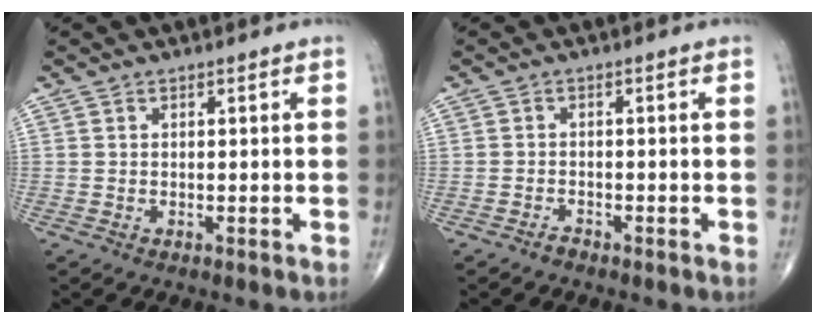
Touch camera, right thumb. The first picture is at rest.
{"total": 1.2, "force": [-1.0, 0.5, 0.2], "torque": [-0.004, 0.001, -0.022]}